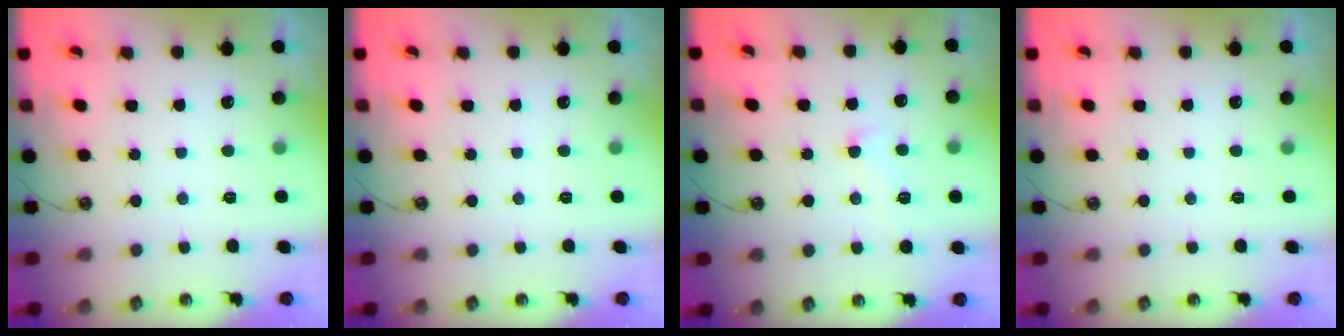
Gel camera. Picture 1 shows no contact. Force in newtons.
{"total": 0.0}
{"total": 3.0, "press": 2.9, "slide": 0.6}
{"total": 0.0}